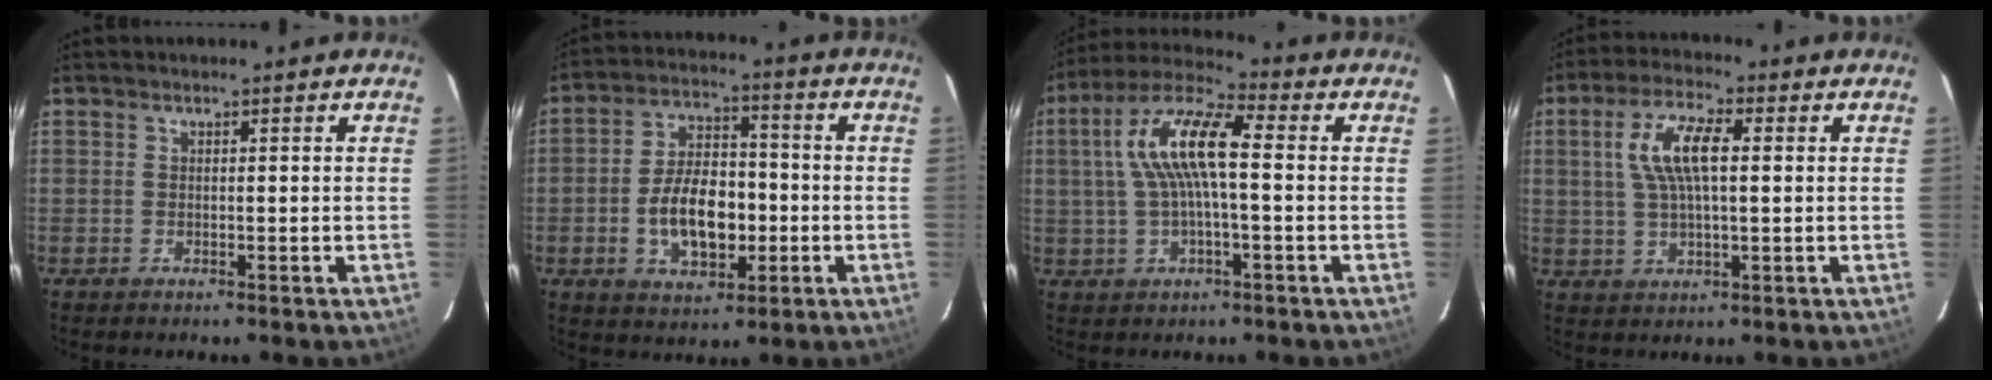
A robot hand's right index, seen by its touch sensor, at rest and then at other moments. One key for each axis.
{"total": 11.9, "fx": -2.8, "fy": 6.6, "fz": 9.4, "tx": -0.185, "ty": 0.015, "tz": -0.038}
{"total": 12.6, "fx": 1.1, "fy": 3.5, "fz": 12.0, "tx": -0.237, "ty": 0.022, "tz": 0.017}
{"total": 9.2, "fx": 1.8, "fy": 3.2, "fz": 8.4, "tx": -0.166, "ty": 0.015, "tz": 0.037}